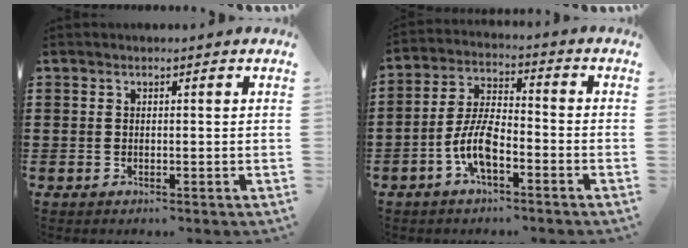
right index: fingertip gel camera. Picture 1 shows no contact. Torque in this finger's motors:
{"motor_torque": [2.14, 0.00, 0.91, 0.21]}